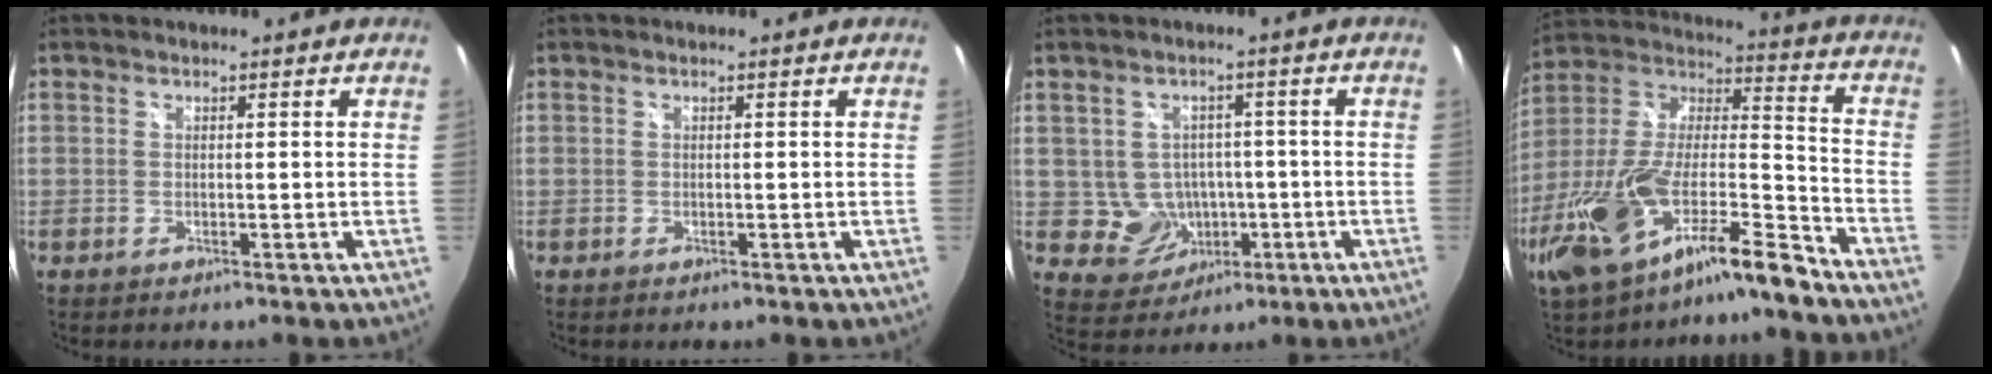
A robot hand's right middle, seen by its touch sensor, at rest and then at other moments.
{"total": 0.0}
{"total": 6.5, "force": [-1.2, 6.2, 1.6], "torque": [-0.047, 0.012, 0.002]}
{"total": 20.9, "force": [-14.3, 5.1, 14.4], "torque": [-0.280, -0.012, -0.263]}